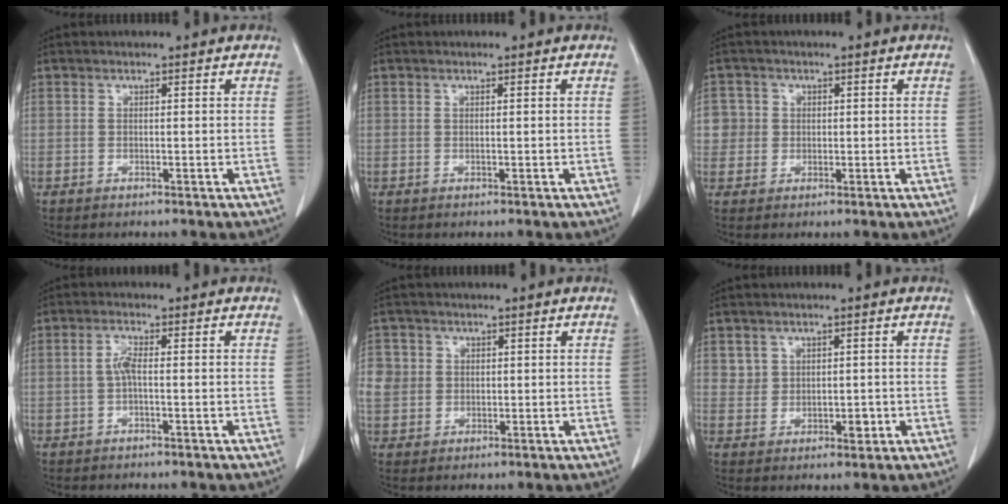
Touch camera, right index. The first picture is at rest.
{"total": 0.0}
{"total": 3.6, "force": [0.4, 3.5, 0.0], "torque": [0.015, 0.012, 0.009]}
{"total": 2.3, "force": [-0.2, 0.5, 2.2], "torque": [-0.044, 0.007, -0.005]}
{"total": 6.3, "force": [1.0, 6.0, 1.7], "torque": [-0.052, 0.018, 0.027]}
{"total": 3.1, "force": [0.7, 2.8, 1.1], "torque": [-0.009, -0.001, 0.017]}